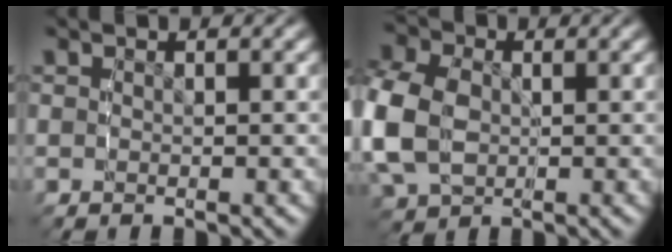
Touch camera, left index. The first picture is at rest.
{"total": 6.5, "force": [0.0, 5.3, 3.7], "torque": [-0.111, -0.022, 0.014]}